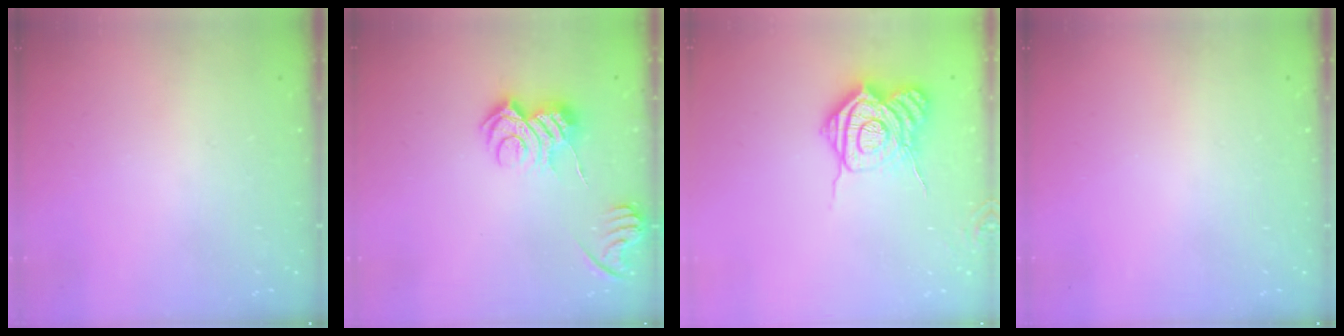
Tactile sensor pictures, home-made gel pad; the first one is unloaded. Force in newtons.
{"total": 9.8, "press": 9.8, "slide": 0.2}
{"total": 15.5, "press": 15.5, "slide": 1.1}
{"total": 0.0}